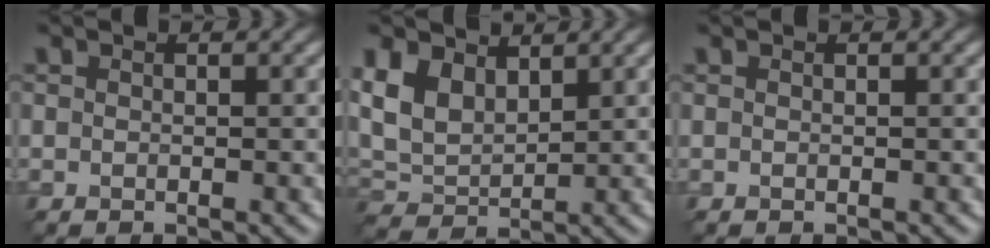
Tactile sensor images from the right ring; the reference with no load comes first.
{"total": 5.5, "force": [2.3, 3.5, 3.5], "torque": [-0.091, -0.004, 0.042]}
{"total": 0.0}